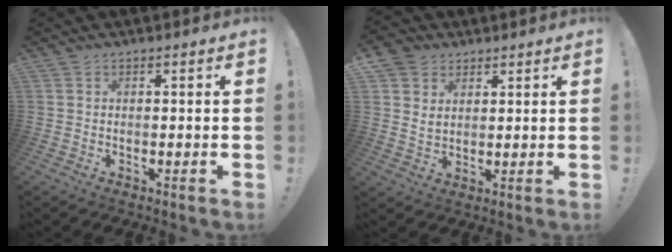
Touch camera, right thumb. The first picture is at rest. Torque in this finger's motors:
{"motor_torque": [-0.32, 0.37, 0.13, 0.01, 0.07]}